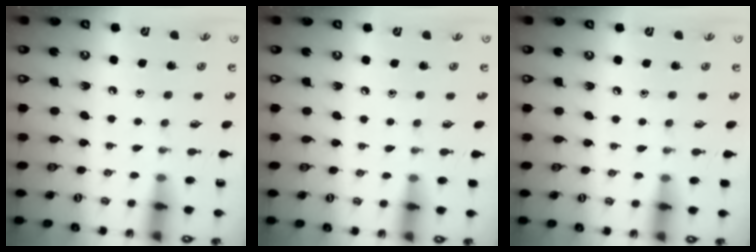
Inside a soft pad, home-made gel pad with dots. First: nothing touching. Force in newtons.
{"total": 1.0, "press": 1.0, "slide": 0.2}
{"total": 1.0, "press": 1.0, "slide": 0.2}